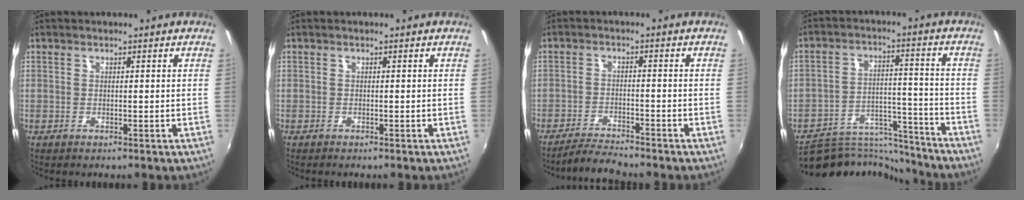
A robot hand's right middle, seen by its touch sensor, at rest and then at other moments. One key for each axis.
{"total": 0.0}
{"total": 5.3, "fx": -5.0, "fy": -0.1, "fz": 1.5, "tx": -0.050, "ty": -0.010, "tz": -0.093}
{"total": 11.5, "fx": -11.1, "fy": 2.7, "fz": 0.0, "tx": 0.002, "ty": 0.035, "tz": -0.177}